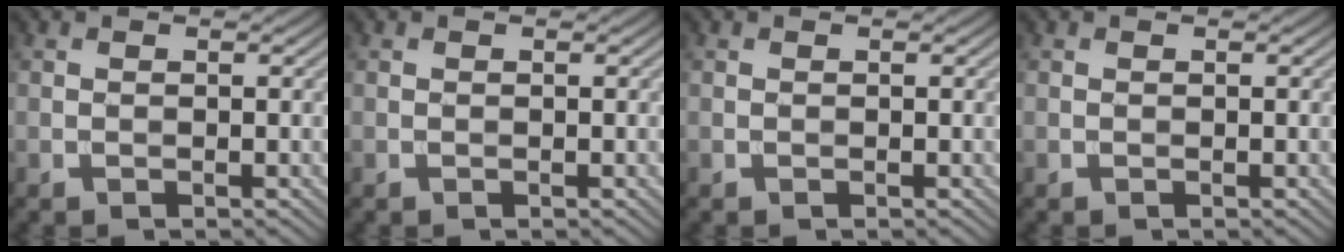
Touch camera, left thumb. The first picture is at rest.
{"total": 0.0}
{"total": 0.0}
{"total": 0.0}